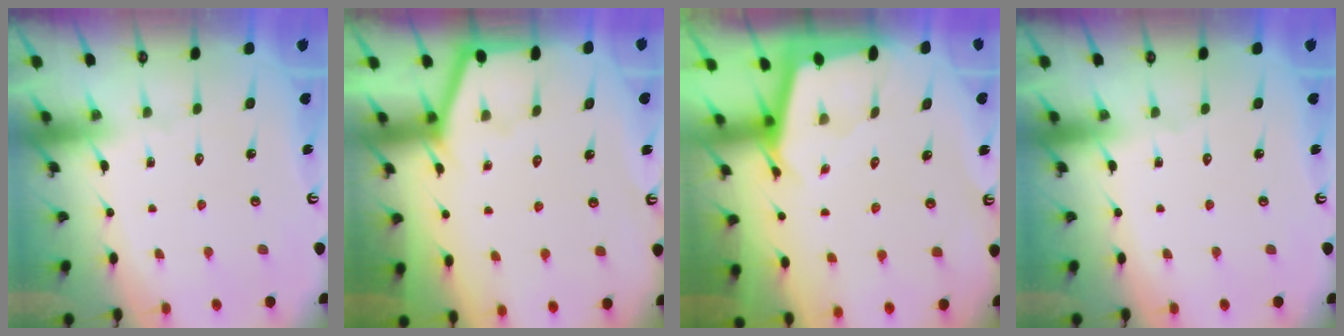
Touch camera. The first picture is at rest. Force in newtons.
{"total": 1.5, "press": 1.4, "slide": 0.2}
{"total": 1.9, "press": 1.9, "slide": 0.2}
{"total": 0.0}